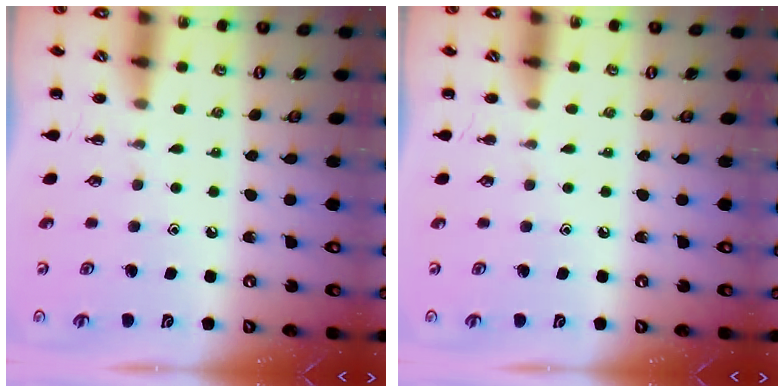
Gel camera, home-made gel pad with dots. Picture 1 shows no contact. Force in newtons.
{"total": 0.0}